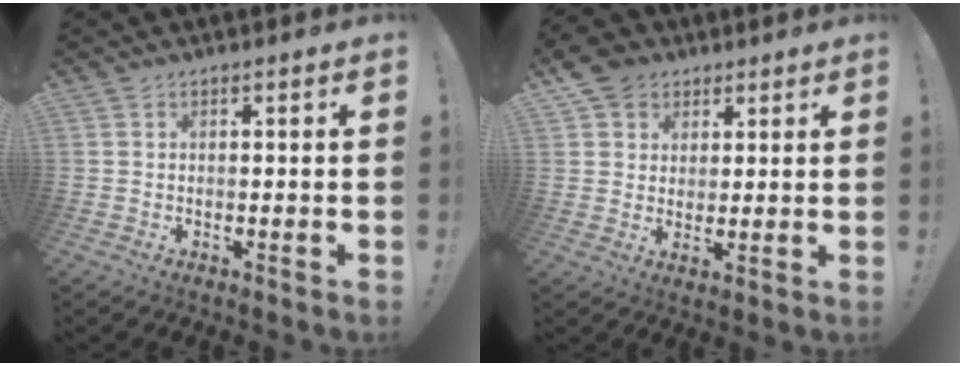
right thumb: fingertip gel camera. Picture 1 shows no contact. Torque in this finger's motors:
{"motor_torque": [0.82, 0.76, -0.26, 0.23, 0.05]}